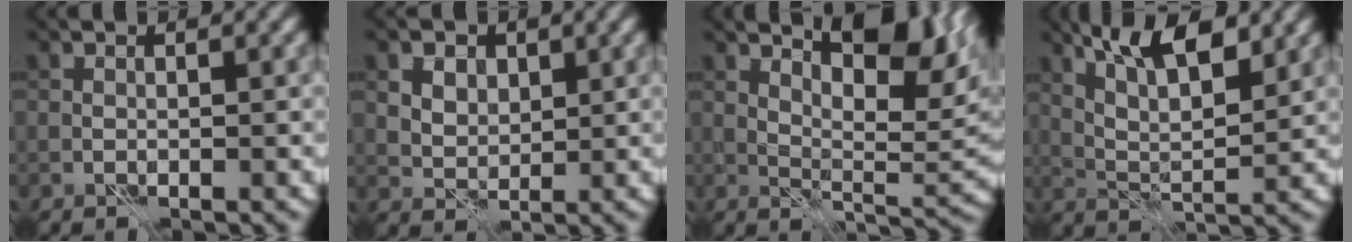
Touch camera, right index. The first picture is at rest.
{"total": 4.9, "force": [2.6, 3.4, 2.5], "torque": [-0.058, 0.011, 0.039]}
{"total": 9.7, "force": [5.1, 3.3, 7.6], "torque": [-0.114, 0.007, 0.084]}
{"total": 6.8, "force": [4.1, 2.0, 5.1], "torque": [-0.087, 0.007, 0.064]}